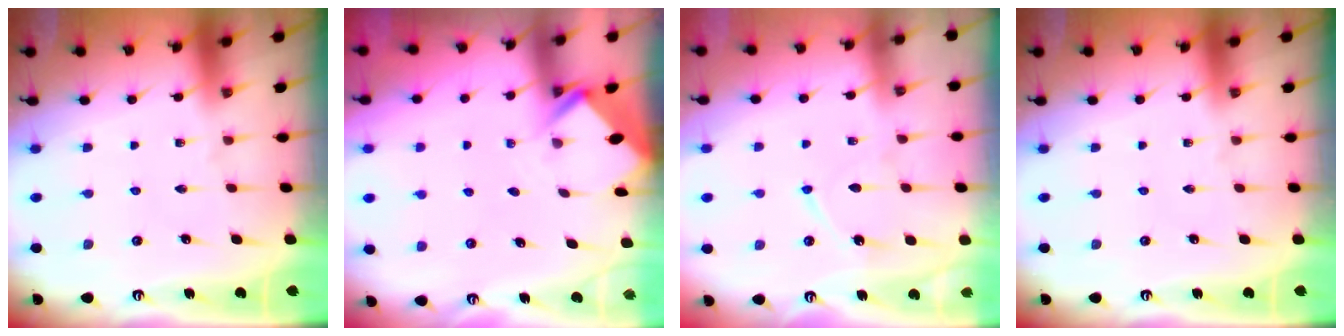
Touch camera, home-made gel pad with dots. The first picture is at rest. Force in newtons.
{"total": 2.8, "press": 2.8, "slide": 0.2}
{"total": 7.1, "press": 7.1, "slide": 0.7}
{"total": 0.0}